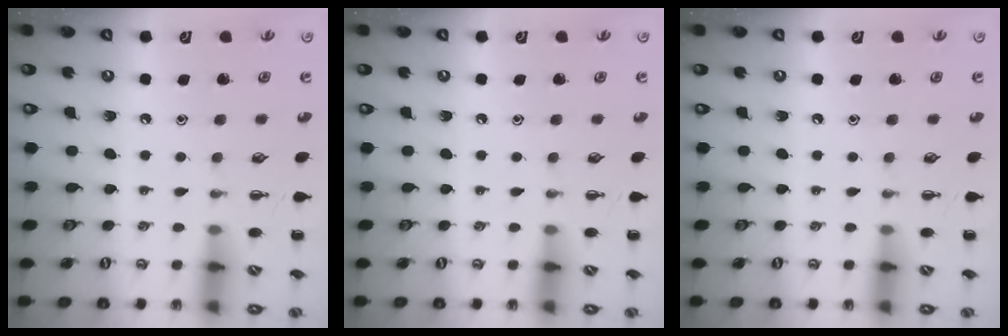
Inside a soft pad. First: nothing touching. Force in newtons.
{"total": 0.0}
{"total": 0.0}